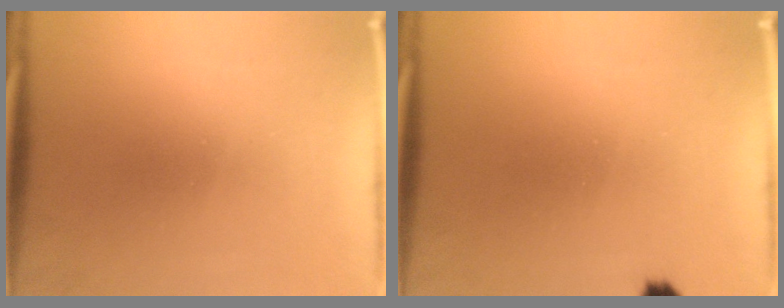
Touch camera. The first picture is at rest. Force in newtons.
{"total": 2.7}